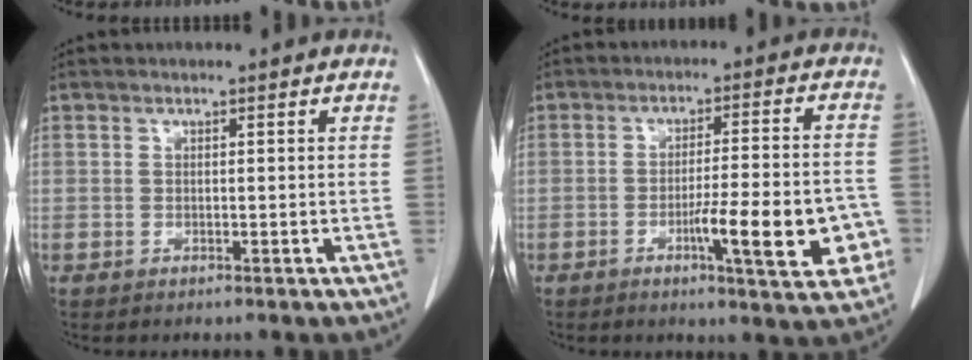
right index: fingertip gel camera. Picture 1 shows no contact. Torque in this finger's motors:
{"motor_torque": [1.21, -0.74, 0.35, 0.08]}